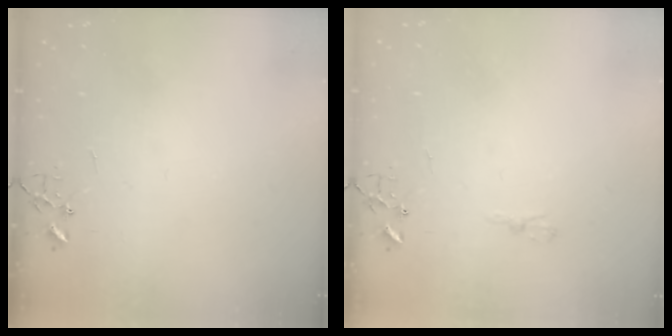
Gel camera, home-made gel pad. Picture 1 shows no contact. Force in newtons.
{"total": 4.8, "press": 4.8, "slide": 0.5}